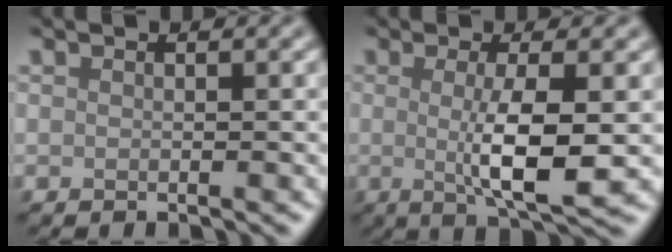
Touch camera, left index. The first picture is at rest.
{"total": 5.5, "force": [-0.2, 1.1, 5.4], "torque": [-0.092, -0.007, -0.002]}